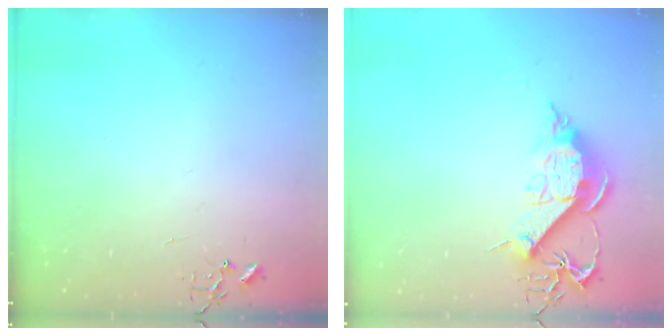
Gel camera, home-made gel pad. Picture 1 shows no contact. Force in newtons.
{"total": 11.4, "press": 11.3, "slide": 1.1}